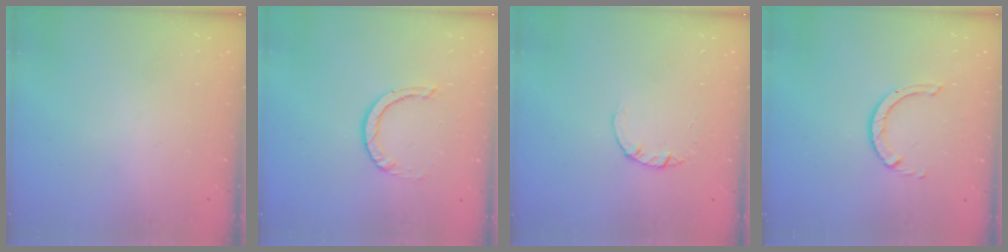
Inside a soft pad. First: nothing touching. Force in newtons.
{"total": 2.9, "press": 2.9, "slide": 0.2}
{"total": 1.4, "press": 1.4, "slide": 0.2}
{"total": 2.9, "press": 2.9, "slide": 0.2}